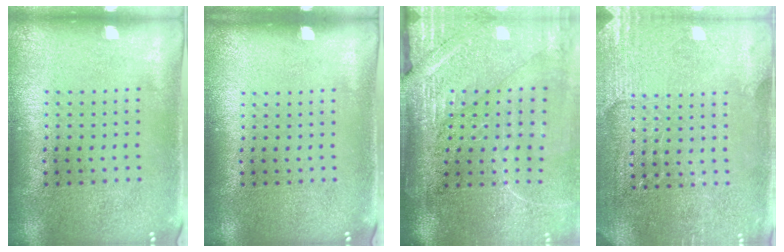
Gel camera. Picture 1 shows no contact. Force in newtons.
{"total": 0.0}
{"total": 3.8, "press": 3.4, "slide": 1.6}
{"total": 2.9, "press": 2.9, "slide": 0.2}